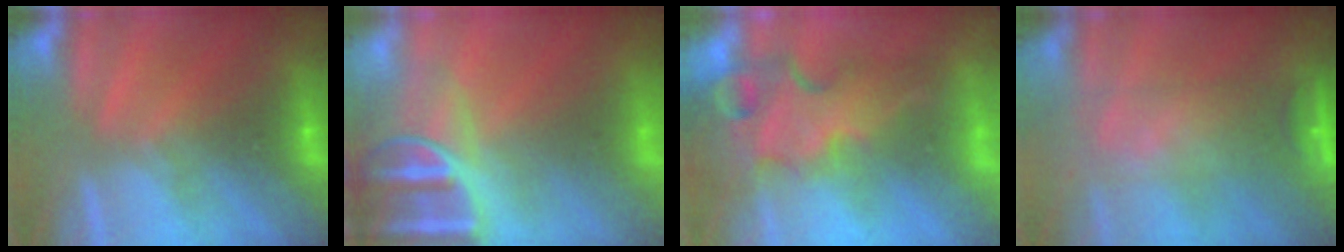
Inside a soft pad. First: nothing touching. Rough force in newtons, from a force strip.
{"total": 6.5}
{"total": 5.7}
{"total": 5.7}